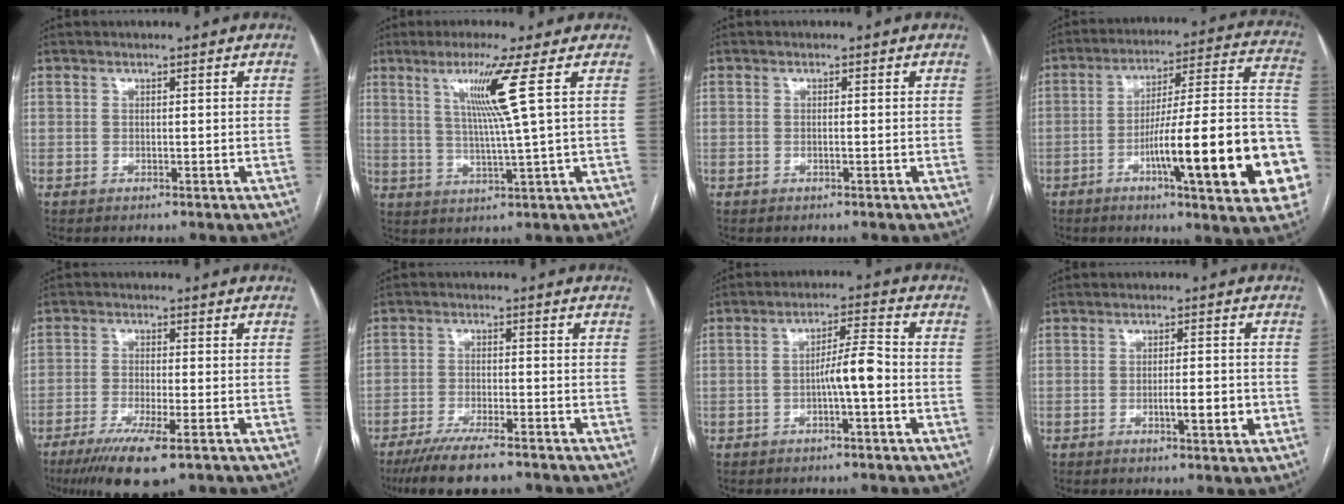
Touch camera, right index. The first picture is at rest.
{"total": 7.9, "force": [2.9, -2.5, 6.9], "torque": [-0.129, -0.010, 0.060]}
{"total": 0.0}
{"total": 24.2, "force": [-7.7, 2.3, 22.8], "torque": [-0.242, 0.012, -0.107]}
{"total": 9.7, "force": [-6.1, 1.3, 7.4], "torque": [-0.127, -0.025, -0.097]}
{"total": 9.4, "force": [-7.5, 1.6, 5.4], "torque": [-0.088, -0.020, -0.124]}
{"total": 5.2, "force": [-1.4, 0.3, 5.0], "torque": [-0.085, 0.013, -0.023]}
{"total": 4.2, "force": [-1.2, 0.7, 3.9], "torque": [-0.062, -0.002, -0.014]}